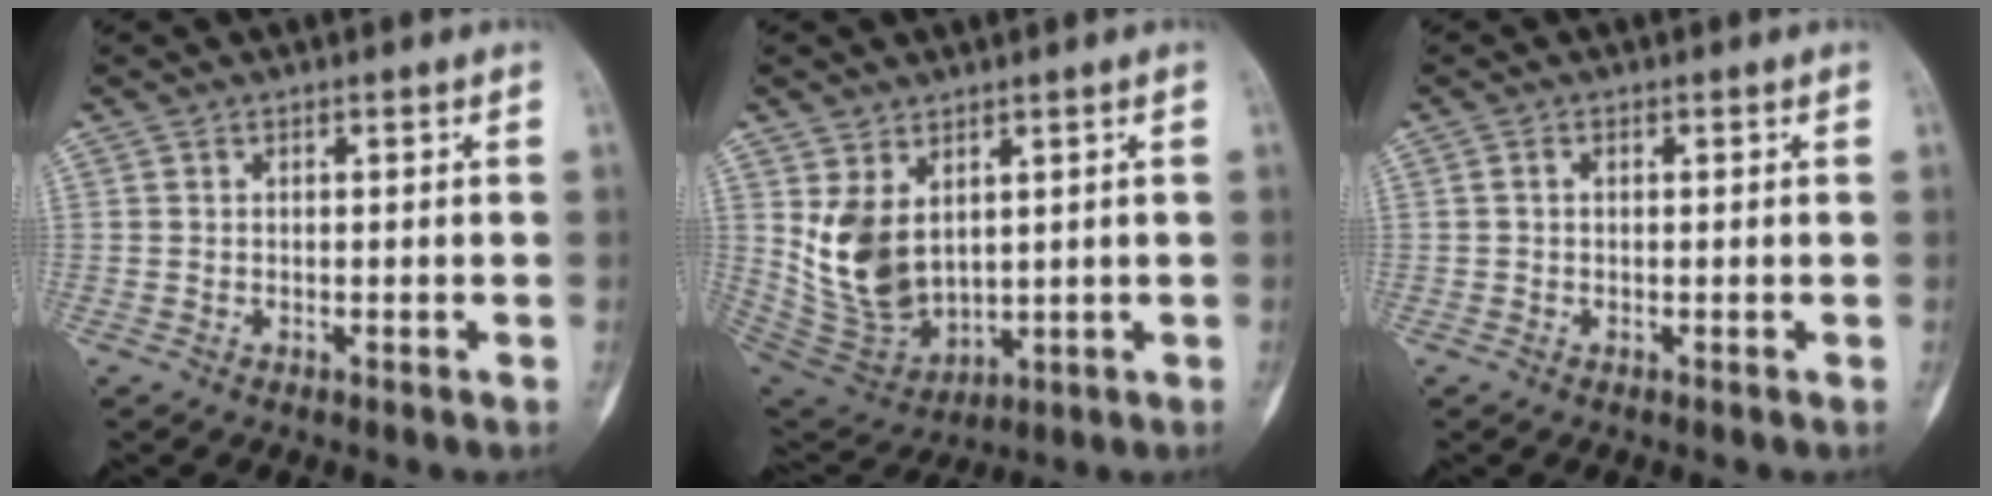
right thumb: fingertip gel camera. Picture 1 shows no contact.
{"total": 11.5, "force": [3.2, 7.6, 8.1], "torque": [-0.138, -0.025, 0.091]}
{"total": 0.7, "force": [0.1, 0.5, 0.5], "torque": [-0.010, 0.001, 0.000]}